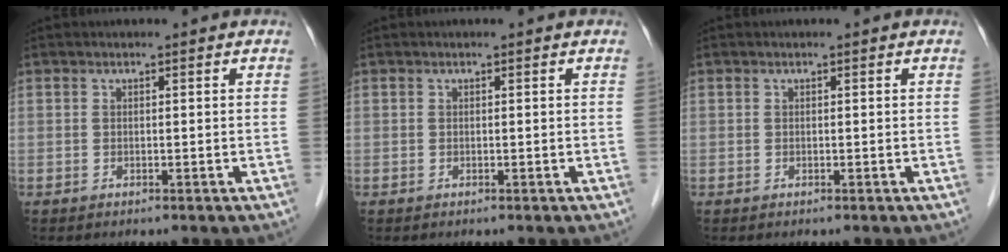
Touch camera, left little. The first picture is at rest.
{"total": 0.0}
{"total": 0.0}